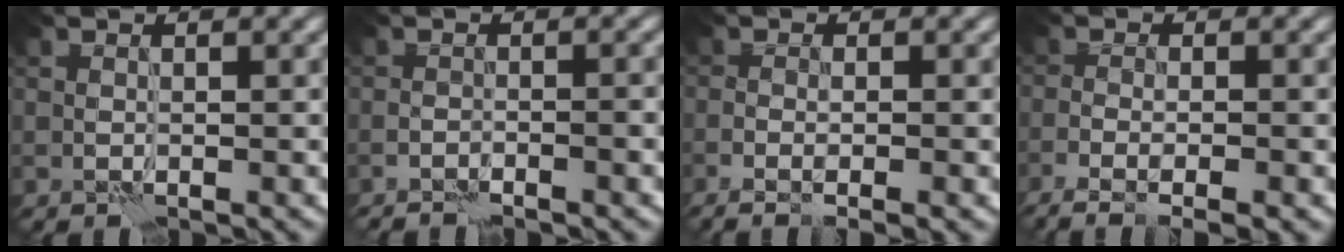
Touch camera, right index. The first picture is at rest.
{"total": 2.3, "force": [-2.2, 0.3, 0.8], "torque": [-0.005, 0.017, -0.037]}
{"total": 2.8, "force": [-1.3, 0.8, 2.4], "torque": [-0.028, 0.002, -0.016]}
{"total": 4.5, "force": [-2.8, 1.2, 3.3], "torque": [-0.049, -0.004, -0.043]}